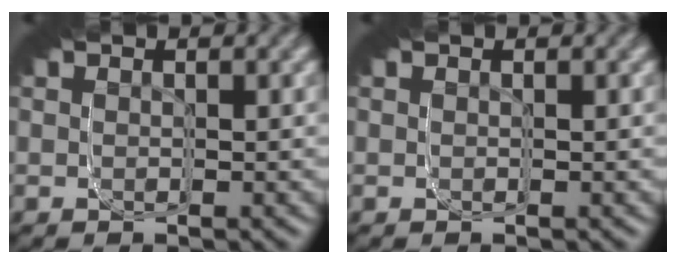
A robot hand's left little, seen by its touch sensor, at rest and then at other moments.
{"total": 0.0}